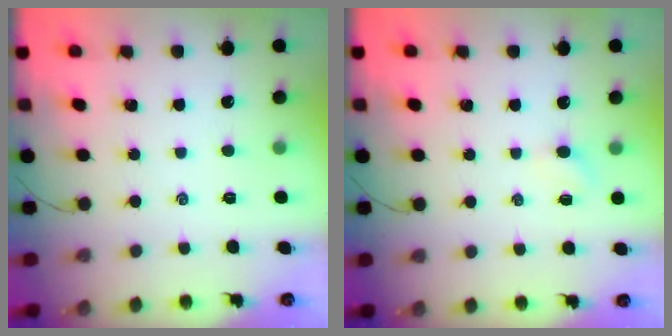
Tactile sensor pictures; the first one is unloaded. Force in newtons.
{"total": 1.6, "press": 1.5, "slide": 0.6}